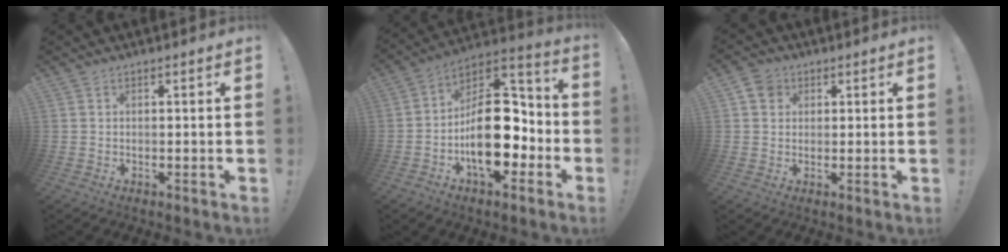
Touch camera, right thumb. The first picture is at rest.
{"total": 21.6, "force": [-4.3, 12.9, 16.8], "torque": [-0.249, 0.023, -0.059]}
{"total": 5.1, "force": [2.2, 4.2, 1.8], "torque": [-0.021, -0.004, 0.042]}